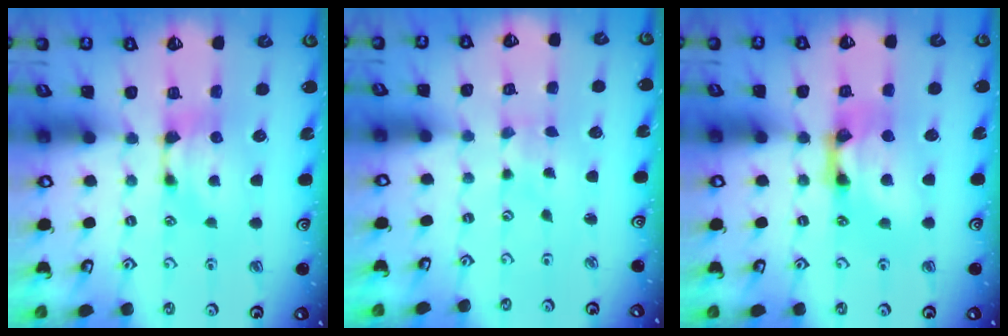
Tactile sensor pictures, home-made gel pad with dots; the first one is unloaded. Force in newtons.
{"total": 5.1, "press": 5.1, "slide": 0.4}
{"total": 6.5, "press": 6.5, "slide": 0.3}